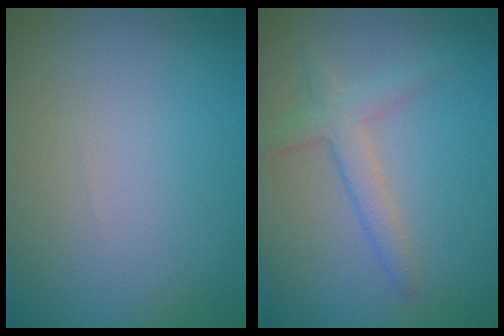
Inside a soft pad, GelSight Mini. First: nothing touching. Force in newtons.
{"total": 2.5, "press": 2.5, "slide": 0.1}